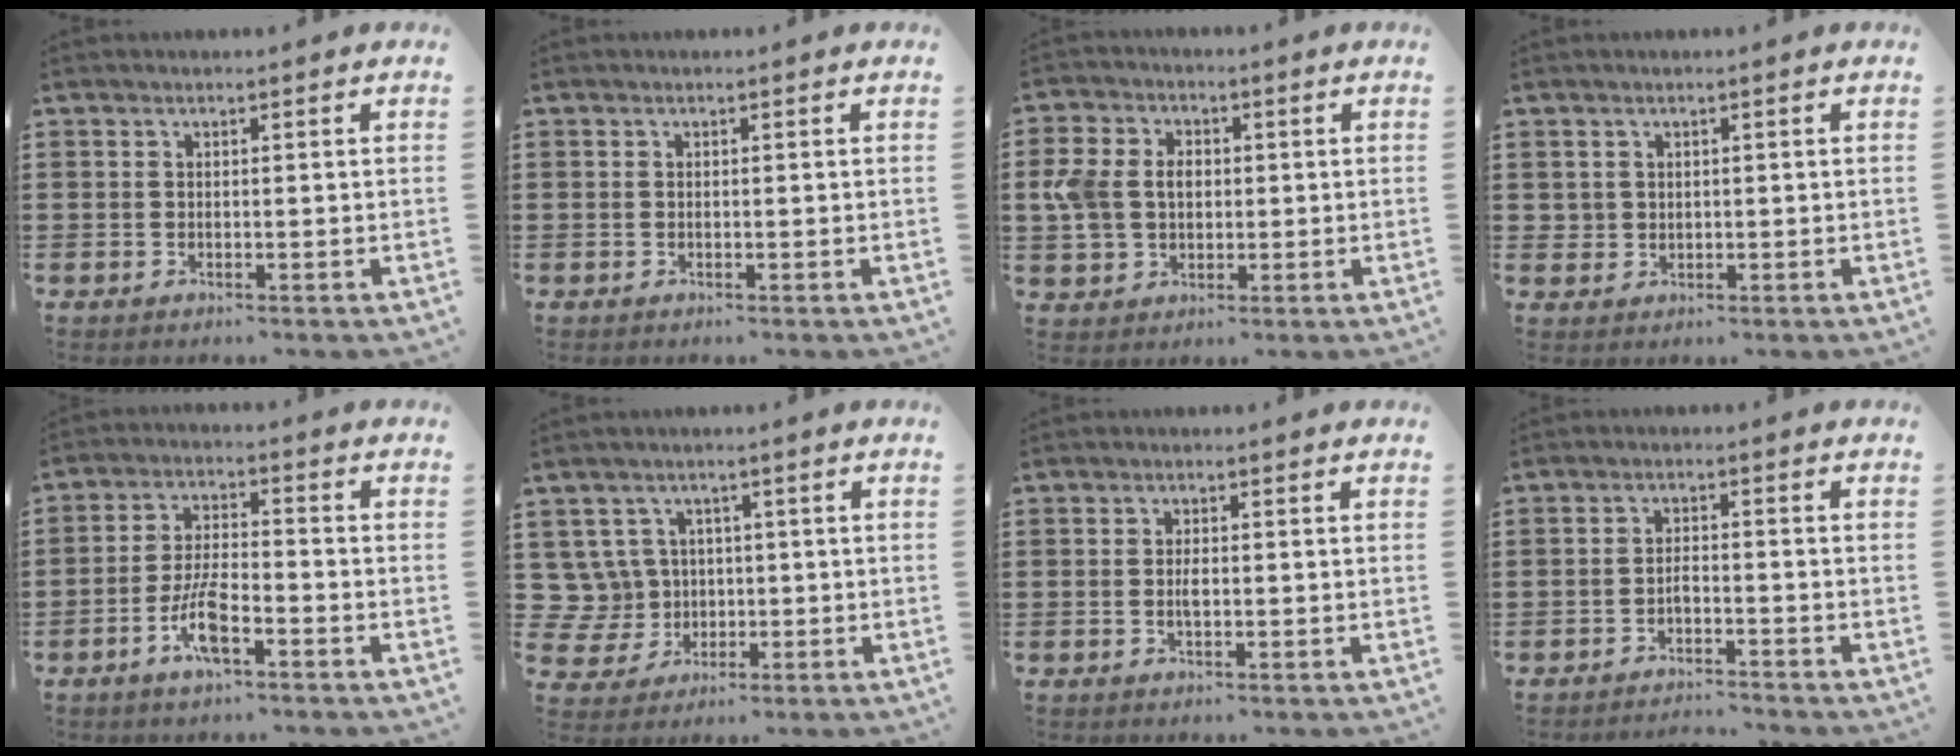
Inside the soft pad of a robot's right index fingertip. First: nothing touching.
{"total": 0.0}
{"total": 6.2, "force": [0.3, 5.0, 3.6], "torque": [-0.110, 0.006, -0.003]}
{"total": 1.3, "force": [0.5, 1.2, 0.2], "torque": [-0.009, 0.005, 0.009]}
{"total": 6.7, "force": [-3.3, 2.0, 5.4], "torque": [-0.126, -0.007, -0.067]}
{"total": 6.2, "force": [0.8, 6.0, 1.4], "torque": [-0.080, 0.004, 0.016]}
{"total": 2.0, "force": [-0.2, 0.7, 1.9], "torque": [-0.043, -0.004, -0.005]}
{"total": 2.2, "force": [-2.1, 0.2, 0.5], "torque": [-0.018, 0.000, -0.045]}